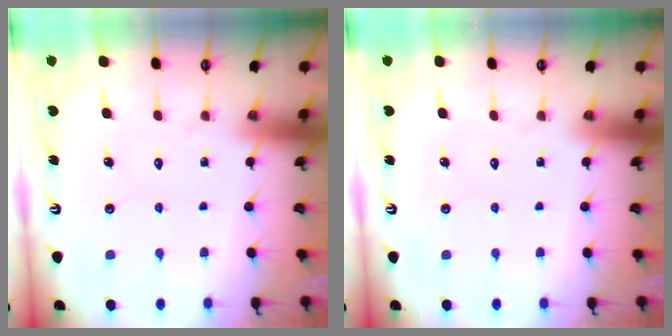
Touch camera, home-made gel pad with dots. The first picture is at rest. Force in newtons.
{"total": 0.0}